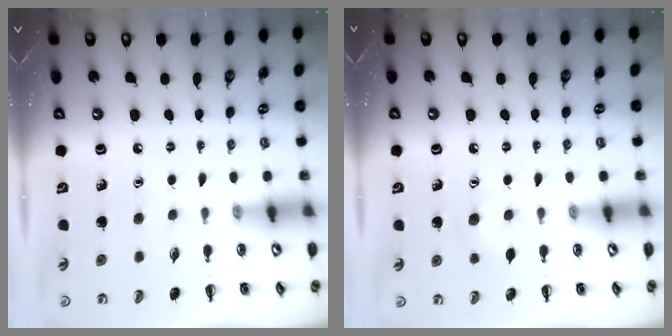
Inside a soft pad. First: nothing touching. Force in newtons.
{"total": 4.7, "press": 4.5, "slide": 1.3}